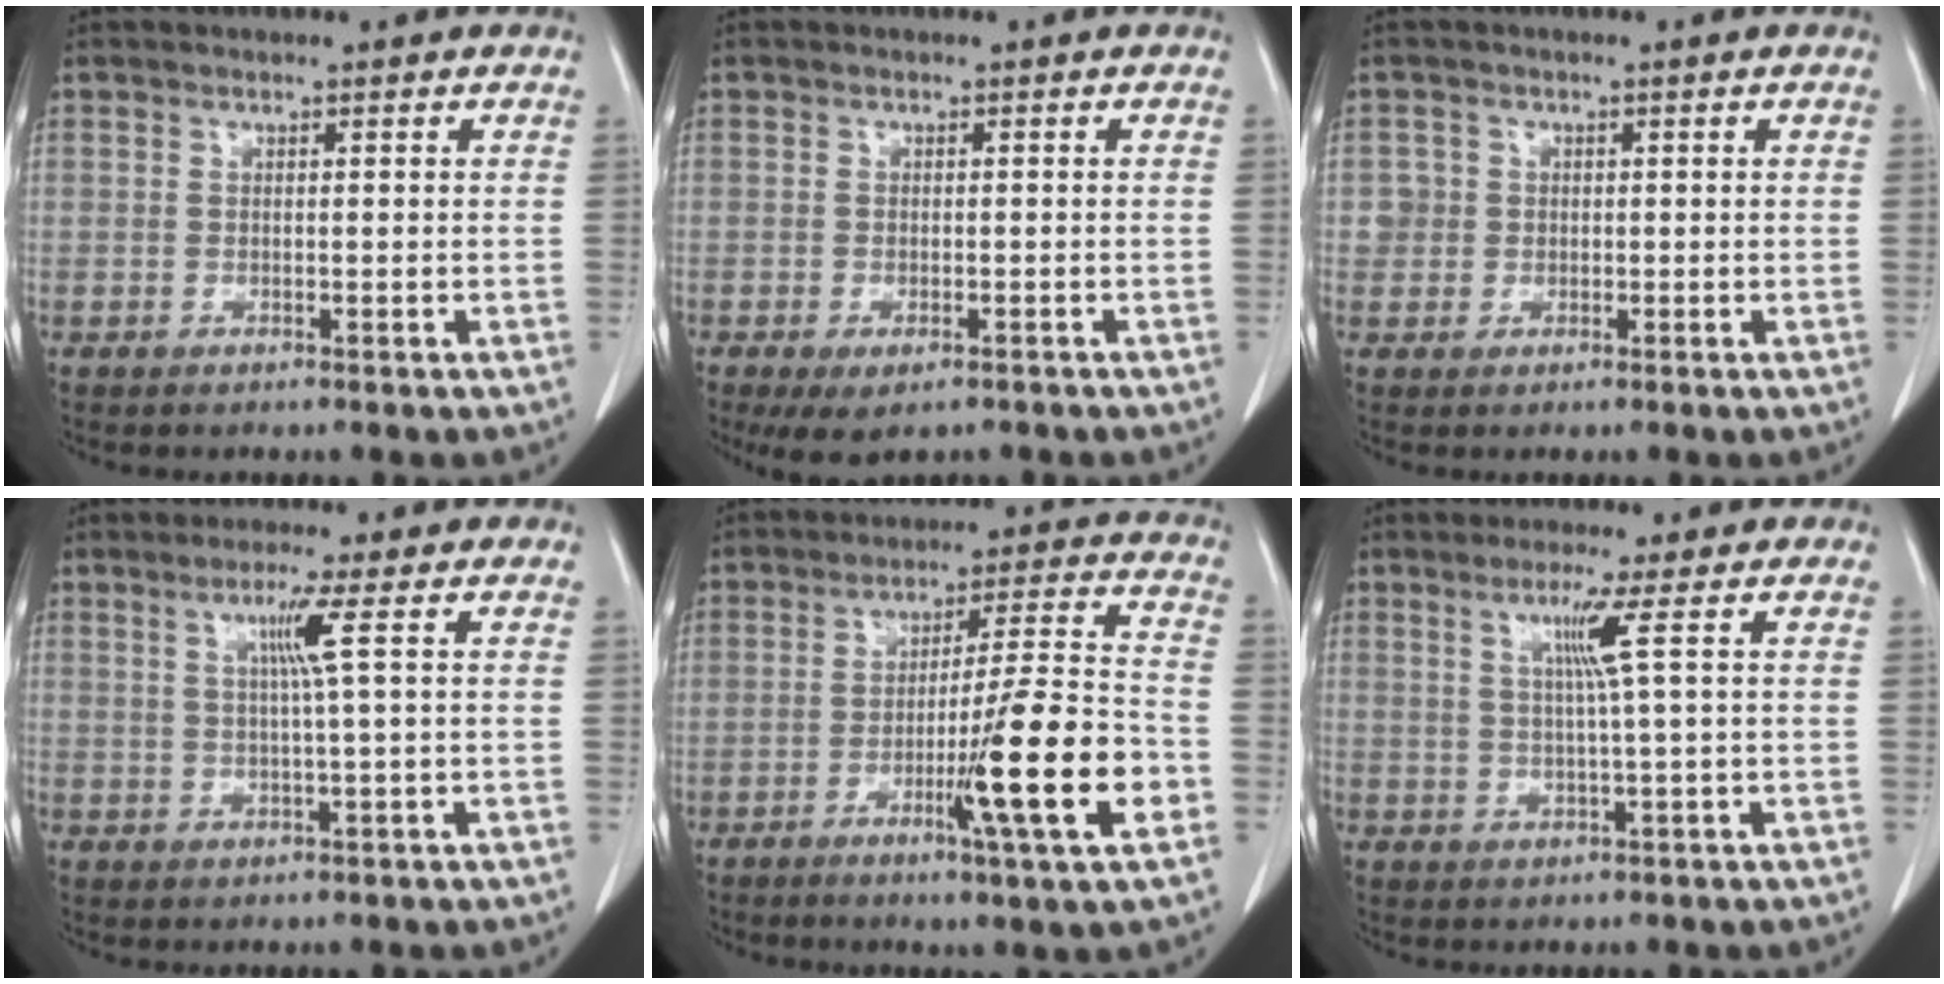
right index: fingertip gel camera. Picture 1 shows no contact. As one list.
[{"total": 5.2, "force": [-3.6, 2.2, 3.1], "torque": [-0.050, -0.010, -0.052]}, {"total": 2.1, "force": [0.1, 2.1, -0.1], "torque": [0.014, 0.006, -0.002]}, {"total": 3.9, "force": [1.1, -1.4, 3.5], "torque": [-0.072, -0.003, 0.024]}, {"total": 14.3, "force": [-4.9, -0.8, 13.4], "torque": [-0.211, -0.012, -0.083]}, {"total": 4.1, "force": [1.3, -1.6, 3.6], "torque": [-0.073, -0.006, 0.028]}]